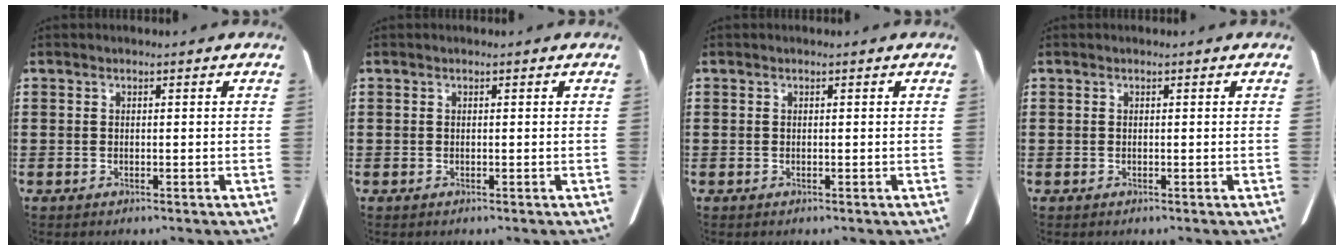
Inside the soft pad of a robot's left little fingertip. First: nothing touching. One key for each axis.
{"total": 0.0}
{"total": 0.0}
{"total": 0.0}